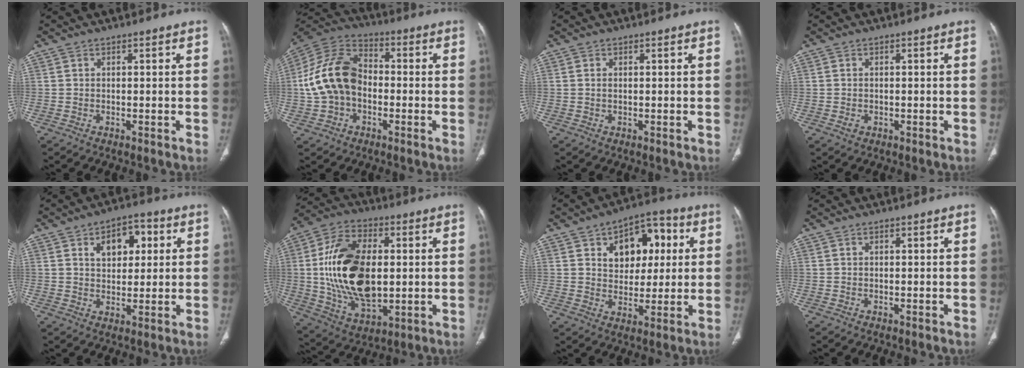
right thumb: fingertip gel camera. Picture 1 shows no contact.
{"total": 14.9, "force": [-1.3, 10.7, 10.3], "torque": [-0.193, 0.039, -0.034]}
{"total": 1.0, "force": [0.2, 0.5, 0.8], "torque": [-0.020, 0.002, 0.007]}
{"total": 1.1, "force": [-0.2, 0.9, 0.6], "torque": [-0.014, 0.003, -0.002]}
{"total": 8.6, "force": [2.9, 5.5, 5.9], "torque": [-0.051, 0.000, 0.040]}
{"total": 21.5, "force": [1.2, 12.6, 17.4], "torque": [-0.313, -0.003, 0.031]}
{"total": 13.0, "force": [3.8, 8.9, 8.6], "torque": [-0.070, 0.007, 0.056]}
{"total": 0.0}